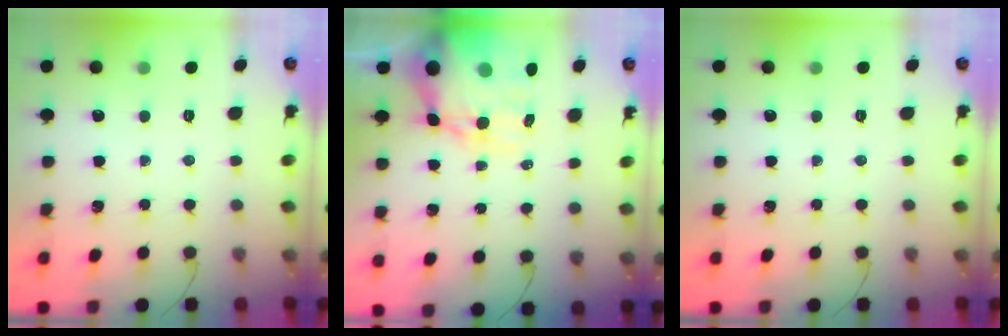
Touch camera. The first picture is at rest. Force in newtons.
{"total": 16.7, "press": 16.3, "slide": 3.5}
{"total": 0.0}